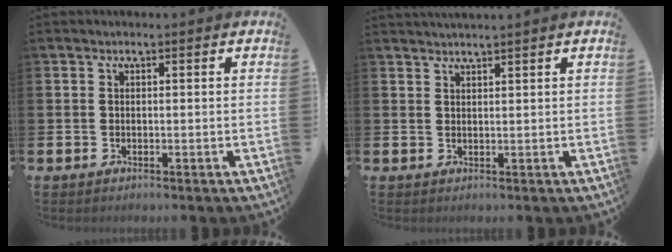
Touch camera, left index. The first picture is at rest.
{"total": 1.5, "force": [1.5, -0.4, 0.0], "torque": [-0.007, -0.002, 0.030]}